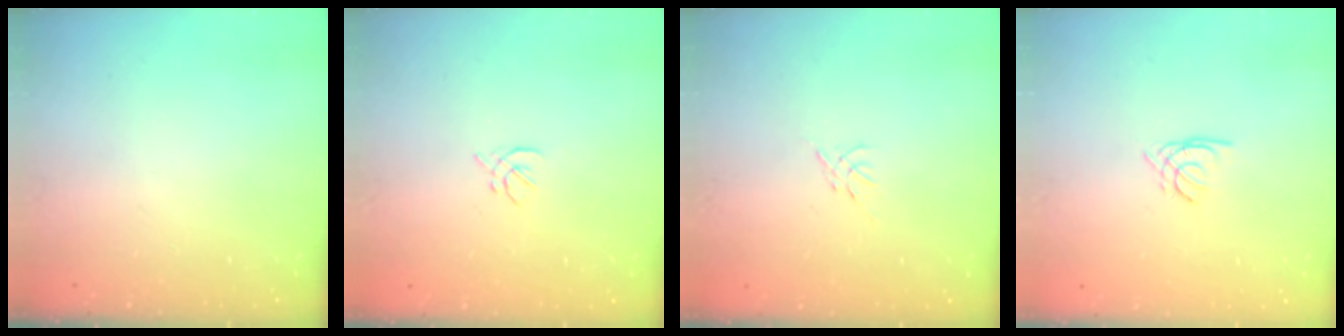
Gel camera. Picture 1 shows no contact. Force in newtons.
{"total": 2.1, "press": 2.0, "slide": 0.7}
{"total": 0.0}
{"total": 1.1, "press": 1.1, "slide": 0.3}